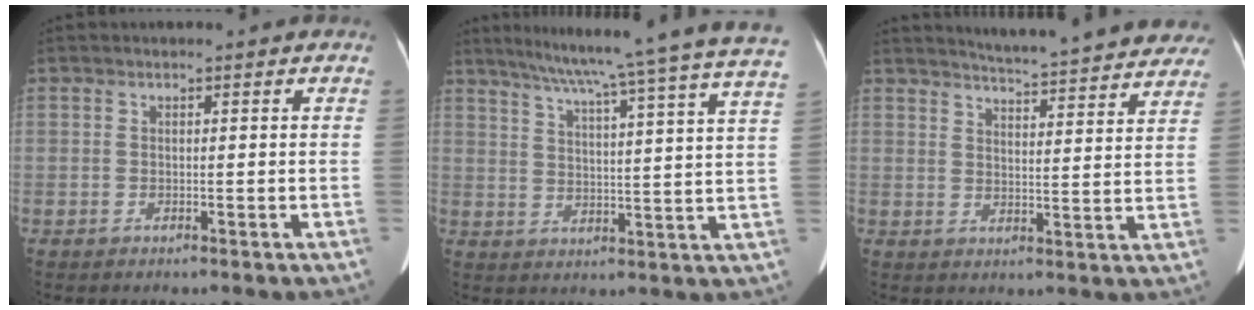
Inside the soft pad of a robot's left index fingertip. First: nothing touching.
{"total": 25.9, "force": [22.2, -1.6, 13.3], "torque": [-0.212, -0.042, 0.277]}
{"total": 20.9, "force": [19.3, 2.5, 7.5], "torque": [-0.099, -0.031, 0.230]}